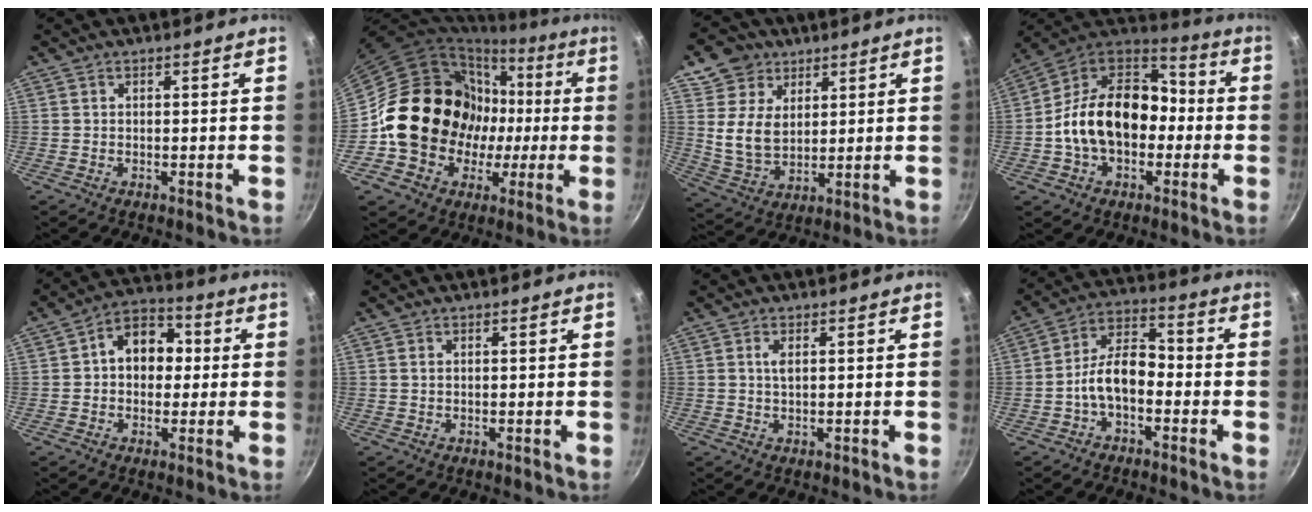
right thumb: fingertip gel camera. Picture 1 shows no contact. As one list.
[{"total": 19.0, "force": [-0.3, 16.9, 8.5], "torque": [-0.111, 0.034, 0.008]}, {"total": 11.0, "force": [5.1, 8.6, 4.5], "torque": [-0.053, -0.024, 0.100]}, {"total": 20.1, "force": [-2.6, 14.2, 13.9], "torque": [-0.206, 0.059, -0.057]}, {"total": 10.3, "force": [0.9, 7.8, 6.6], "torque": [-0.049, 0.025, -0.001]}, {"total": 0.7, "force": [0.2, 0.4, 0.5], "torque": [-0.010, 0.001, 0.003]}, {"total": 1.8, "force": [0.4, 0.7, 1.6], "torque": [-0.030, -0.002, 0.010]}, {"total": 9.2, "force": [-2.8, 5.3, 6.9], "torque": [-0.105, 0.049, -0.063]}]